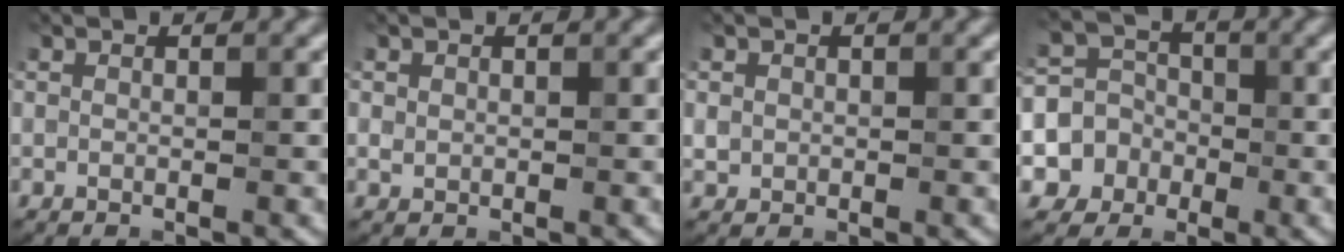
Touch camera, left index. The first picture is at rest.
{"total": 0.8, "force": [0.2, 0.7, 0.2], "torque": [-0.002, -0.002, 0.003]}
{"total": 1.0, "force": [0.1, 1.0, 0.3], "torque": [0.001, -0.005, 0.001]}
{"total": 7.6, "force": [-2.4, 7.1, 1.2], "torque": [-0.011, 0.008, -0.065]}